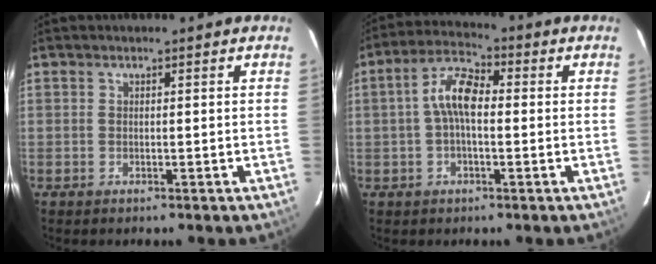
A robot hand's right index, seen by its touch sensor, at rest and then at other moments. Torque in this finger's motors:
{"motor_torque": [0.56, -0.04, 0.35, 0.13]}